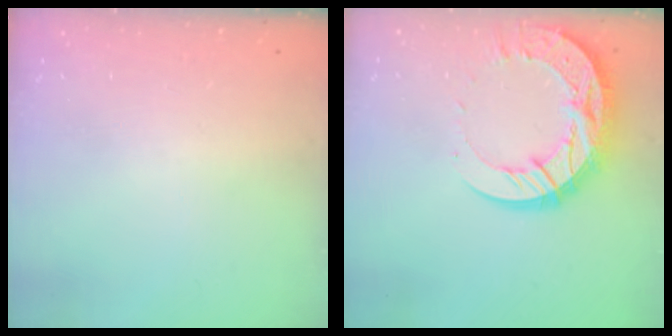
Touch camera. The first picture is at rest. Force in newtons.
{"total": 18.7, "press": 18.6, "slide": 1.8}